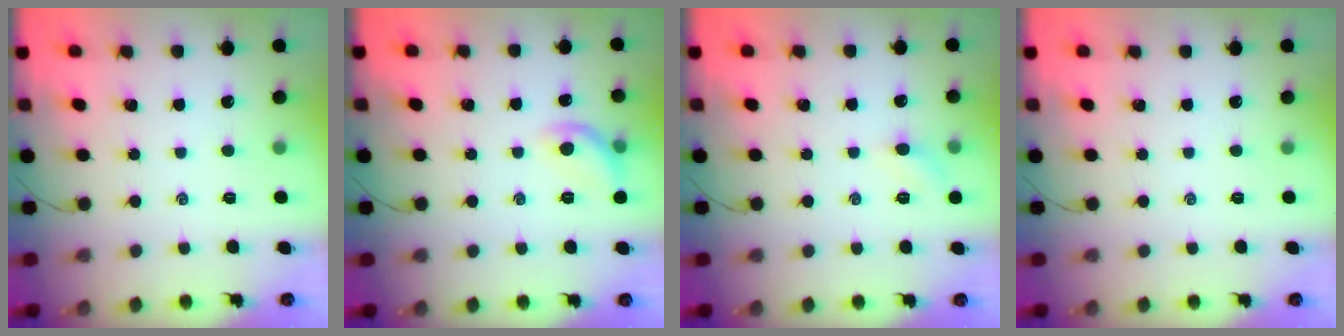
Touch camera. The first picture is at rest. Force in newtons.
{"total": 8.1, "press": 8.1, "slide": 0.8}
{"total": 4.5, "press": 4.2, "slide": 1.6}
{"total": 0.0}